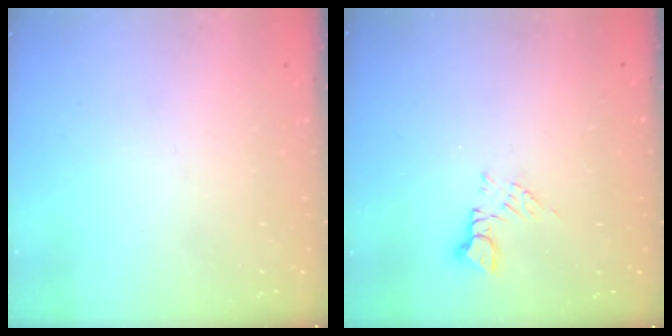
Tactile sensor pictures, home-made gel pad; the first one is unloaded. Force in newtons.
{"total": 4.6, "press": 4.5, "slide": 0.6}